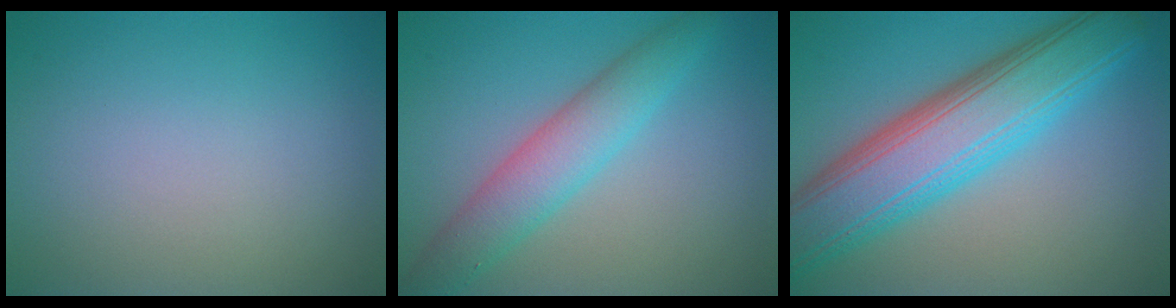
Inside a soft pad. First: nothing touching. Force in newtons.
{"total": 4.7, "press": 4.7, "slide": 0.1}
{"total": 10.2, "press": 10.2, "slide": 0.4}